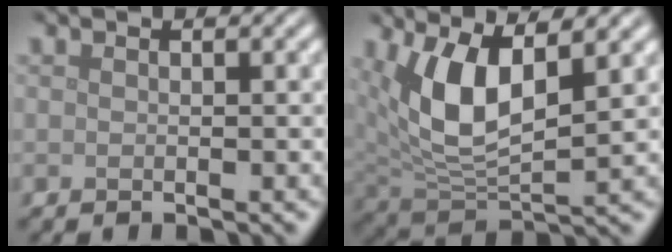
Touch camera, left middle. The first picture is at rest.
{"total": 7.5, "force": [2.4, 3.3, 6.3], "torque": [-0.138, -0.008, 0.046]}